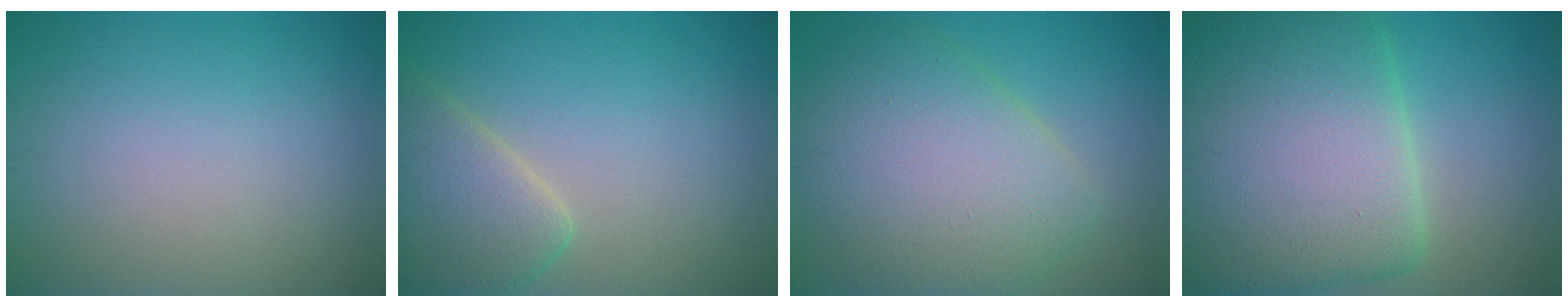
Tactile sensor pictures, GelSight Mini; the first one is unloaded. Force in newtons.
{"total": 5.0, "press": 5.0, "slide": 0.4}
{"total": 8.7, "press": 8.7, "slide": 0.3}
{"total": 14.6, "press": 14.6, "slide": 0.3}